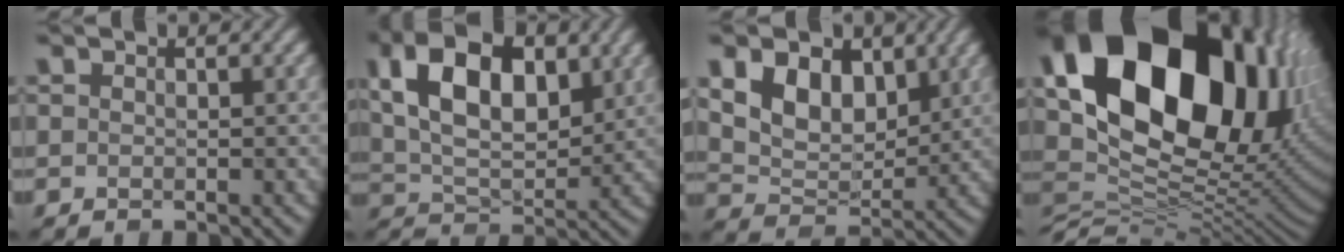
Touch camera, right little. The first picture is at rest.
{"total": 11.7, "force": [3.8, 6.6, 8.9], "torque": [-0.159, 0.019, 0.050]}
{"total": 6.6, "force": [2.5, 4.2, 4.4], "torque": [-0.085, -0.007, 0.032]}
{"total": 20.6, "force": [7.3, 12.9, 14.3], "torque": [-0.250, 0.014, 0.146]}